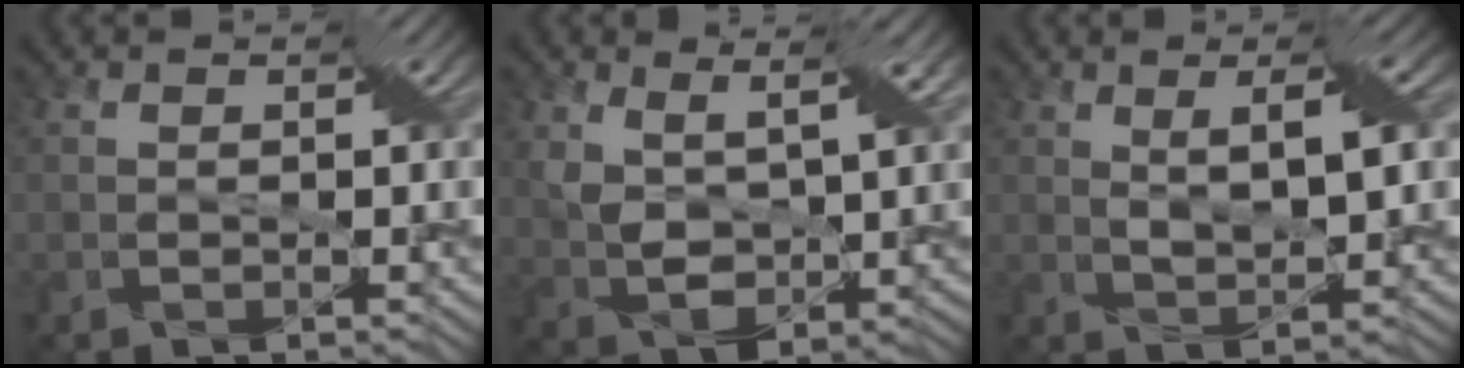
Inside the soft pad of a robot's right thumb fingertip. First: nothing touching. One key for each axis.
{"total": 4.9, "fx": 2.4, "fy": 2.4, "fz": 3.5, "tx": -0.087, "ty": -0.008, "tz": 0.049}
{"total": 3.7, "fx": 1.7, "fy": 0.6, "fz": 3.2, "tx": -0.054, "ty": -0.002, "tz": 0.035}